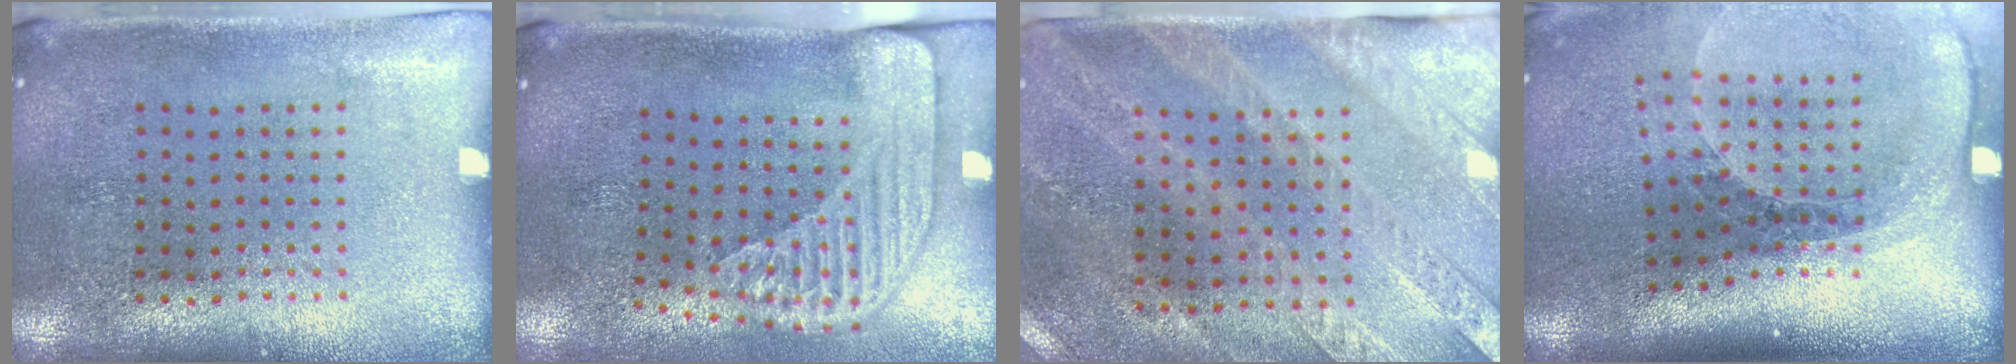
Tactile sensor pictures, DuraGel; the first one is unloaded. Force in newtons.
{"total": 2.3, "press": 1.8, "slide": 1.5}
{"total": 2.6, "press": 2.3, "slide": 1.3}
{"total": 1.9, "press": 1.6, "slide": 1.0}